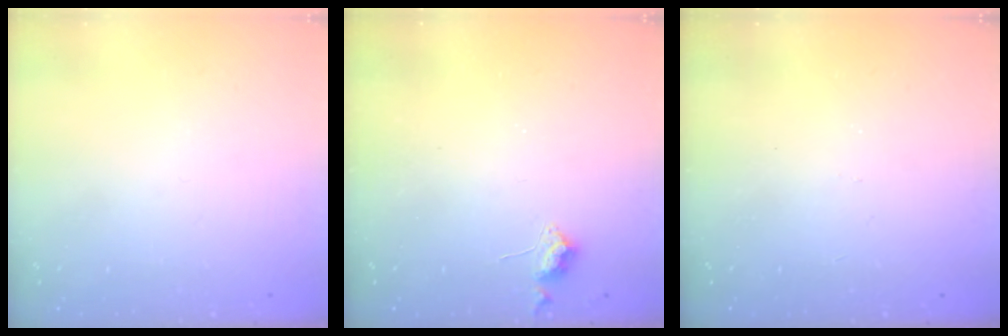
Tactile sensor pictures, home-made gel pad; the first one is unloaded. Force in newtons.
{"total": 5.5, "press": 5.4, "slide": 0.8}
{"total": 3.8, "press": 3.8, "slide": 0.7}